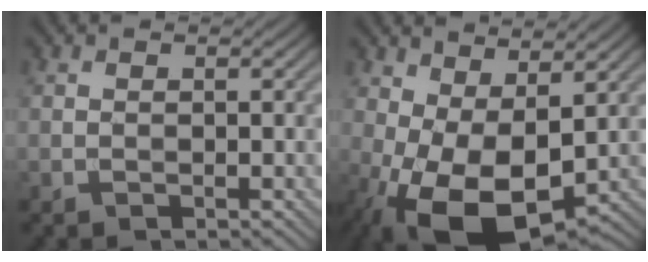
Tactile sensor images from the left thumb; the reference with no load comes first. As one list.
[{"total": 12.7, "force": [-2.4, 6.6, 10.6], "torque": [-0.220, -0.010, -0.037]}]